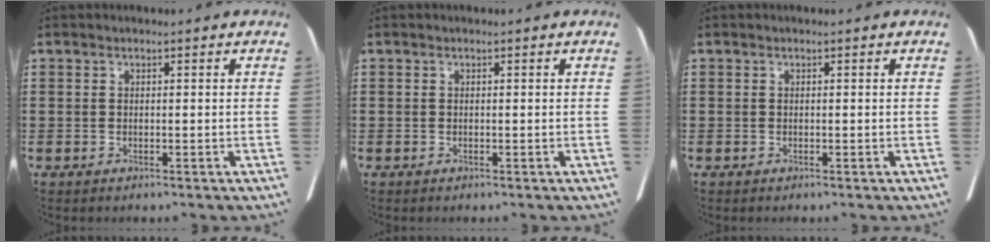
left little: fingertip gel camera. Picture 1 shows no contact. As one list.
[{"total": 0.0}, {"total": 0.0}]